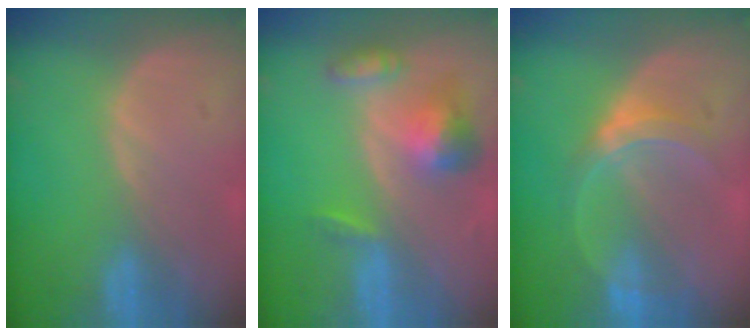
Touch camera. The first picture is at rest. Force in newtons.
{"total": 6.5, "press": 6.0, "slide": 2.4}
{"total": 5.1, "press": 5.0, "slide": 1.1}